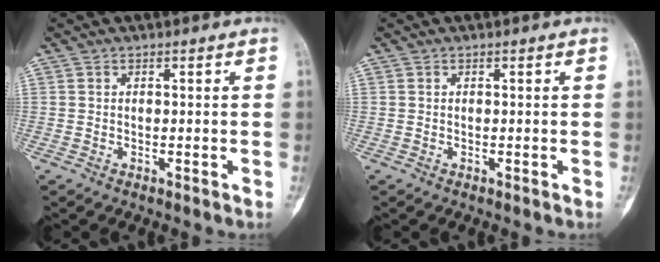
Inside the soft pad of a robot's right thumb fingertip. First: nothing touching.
{"total": 0.0}